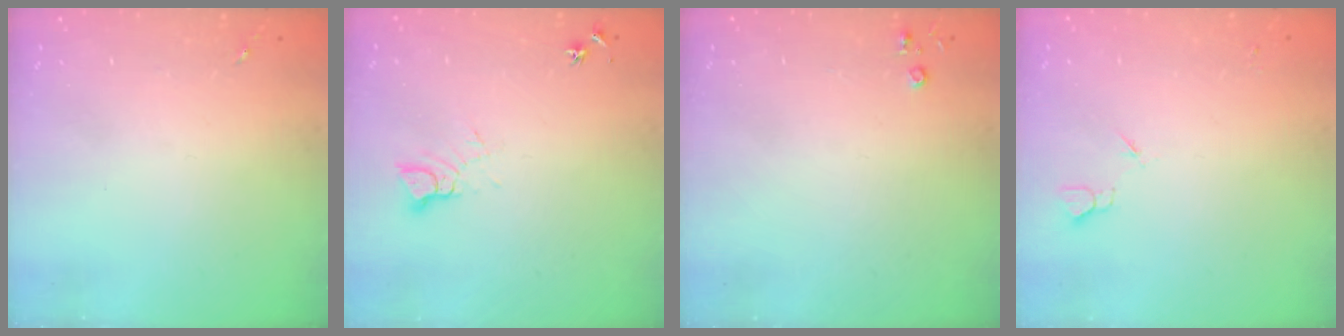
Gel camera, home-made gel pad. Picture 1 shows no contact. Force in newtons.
{"total": 5.4, "press": 5.4, "slide": 0.5}
{"total": 2.8, "press": 2.8, "slide": 0.3}
{"total": 3.2, "press": 3.2, "slide": 0.4}